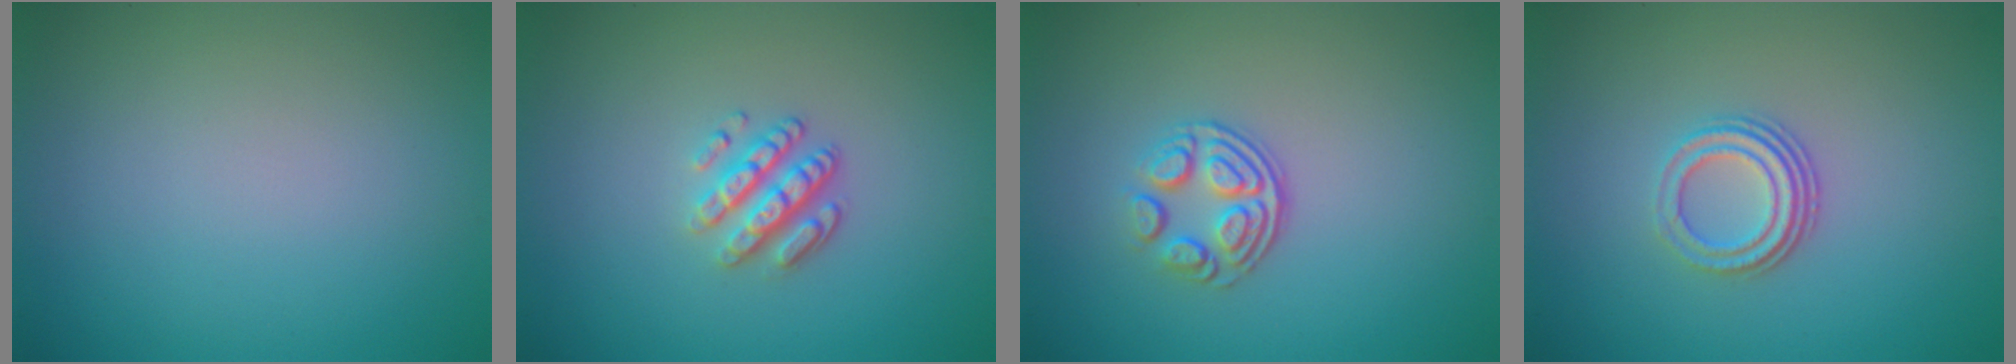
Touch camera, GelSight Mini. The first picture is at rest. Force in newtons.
{"total": 3.1, "press": 2.6, "slide": 1.7}
{"total": 3.2, "press": 2.4, "slide": 2.2}
{"total": 3.0, "press": 2.1, "slide": 2.1}